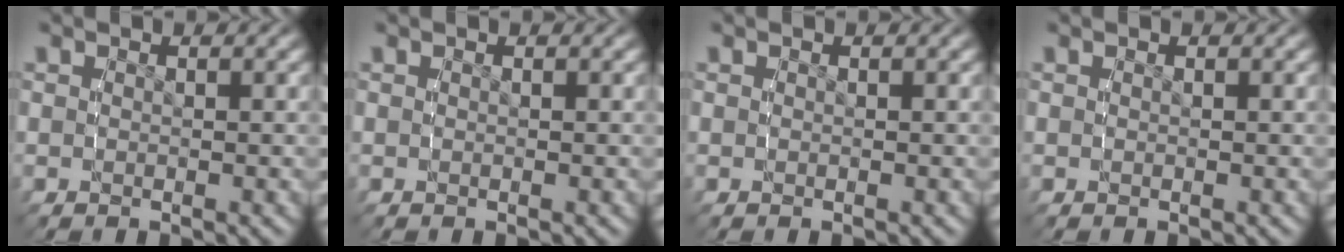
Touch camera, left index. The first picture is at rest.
{"total": 0.0}
{"total": 0.0}
{"total": 0.0}